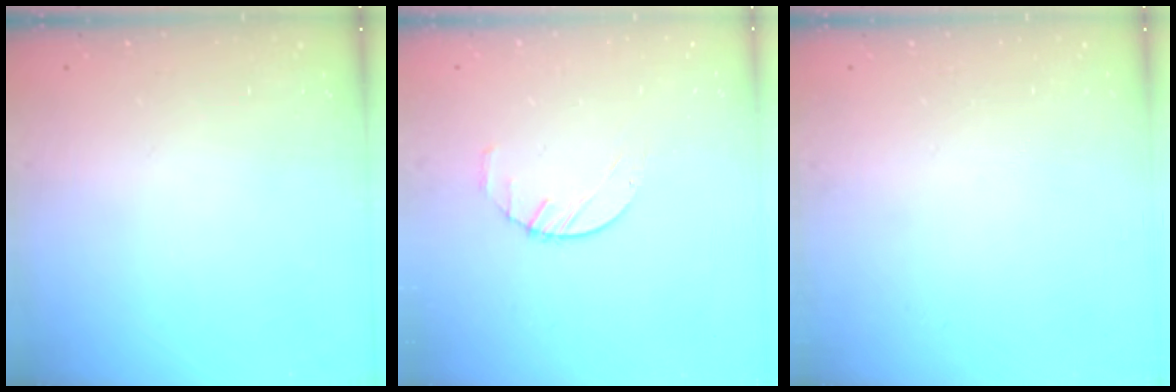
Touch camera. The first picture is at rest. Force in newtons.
{"total": 2.5, "press": 2.5, "slide": 0.4}
{"total": 0.0}